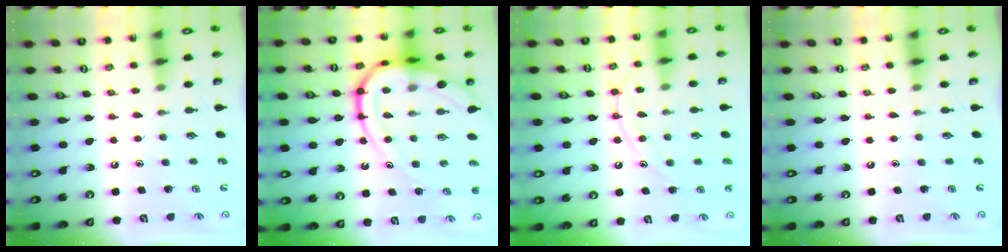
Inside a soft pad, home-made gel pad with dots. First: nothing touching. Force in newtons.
{"total": 20.5, "press": 20.4, "slide": 2.0}
{"total": 11.6, "press": 11.6, "slide": 1.0}
{"total": 0.0}